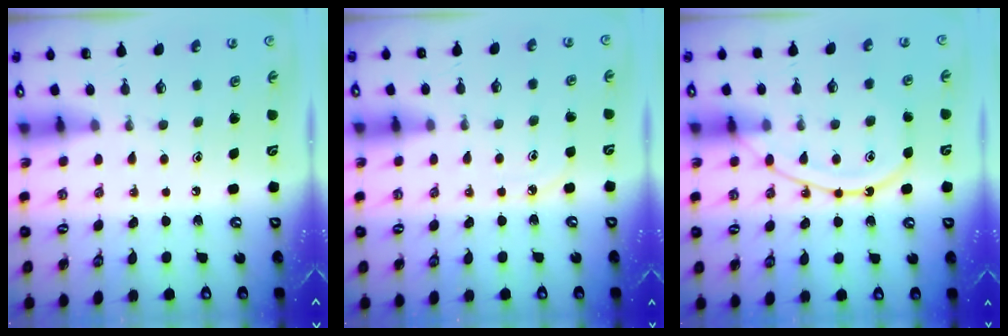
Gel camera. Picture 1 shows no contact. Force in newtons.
{"total": 4.4, "press": 4.4, "slide": 0.5}
{"total": 10.9, "press": 10.9, "slide": 1.4}